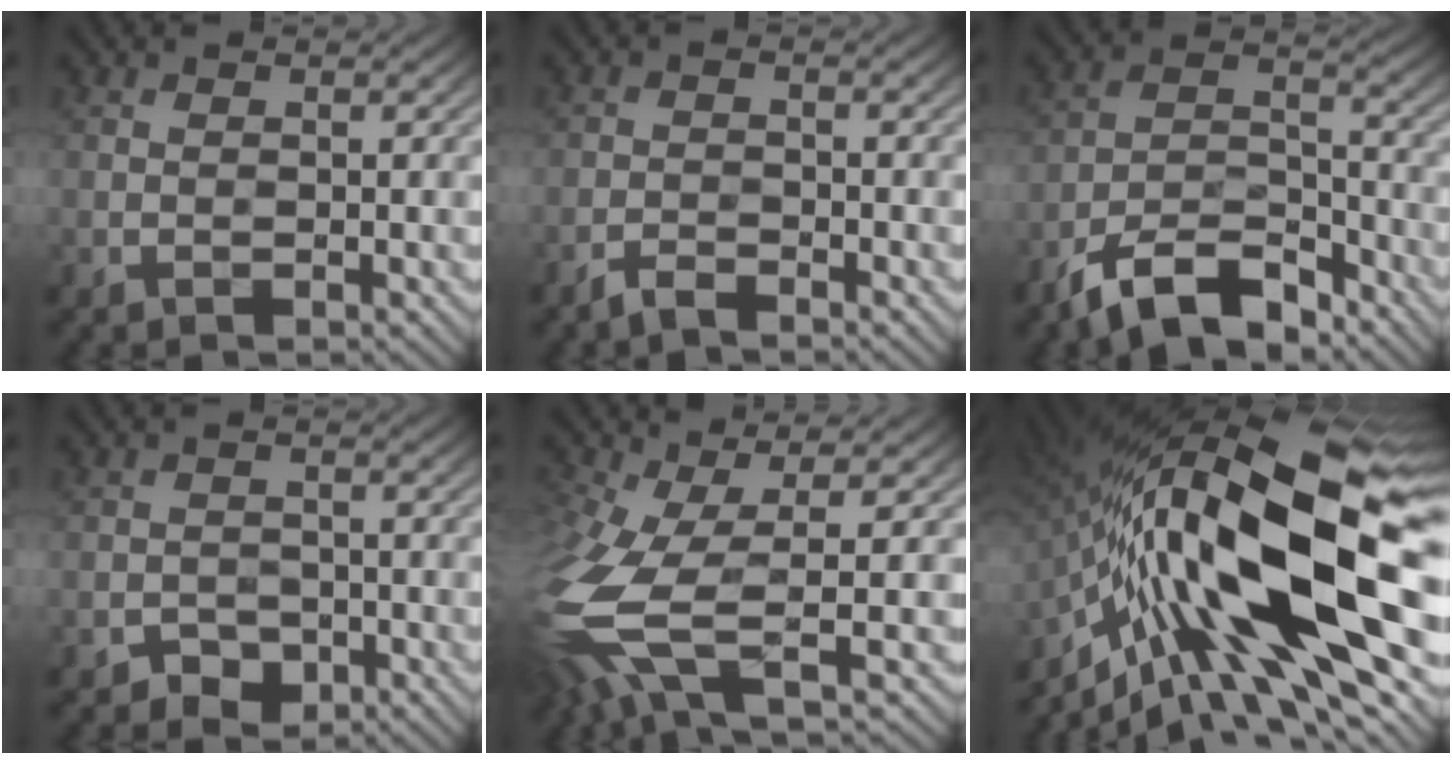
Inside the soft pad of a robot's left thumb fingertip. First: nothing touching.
{"total": 2.1, "force": [-2.0, 0.3, 0.7], "torque": [-0.016, -0.001, -0.042]}
{"total": 10.7, "force": [-8.1, 3.9, 5.7], "torque": [-0.098, 0.002, -0.167]}
{"total": 2.1, "force": [-1.5, 1.4, 0.2], "torque": [0.003, 0.002, -0.027]}
{"total": 10.6, "force": [-2.9, 3.8, 9.5], "torque": [-0.228, -0.025, -0.049]}
{"total": 21.7, "force": [-2.7, 8.3, 19.9], "torque": [-0.383, -0.005, -0.054]}